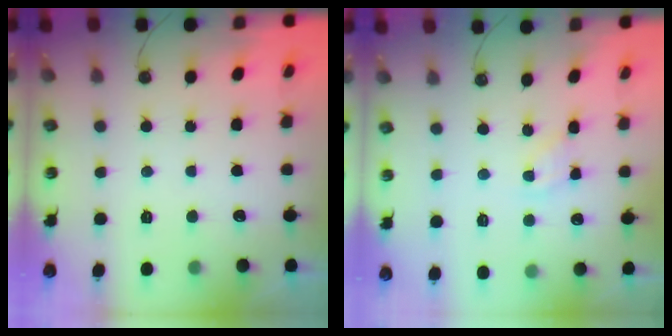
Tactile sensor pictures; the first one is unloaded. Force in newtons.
{"total": 2.7, "press": 2.6, "slide": 0.4}